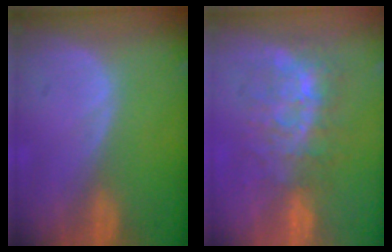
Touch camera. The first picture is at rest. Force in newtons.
{"total": 8.9, "press": 7.5, "slide": 4.7}